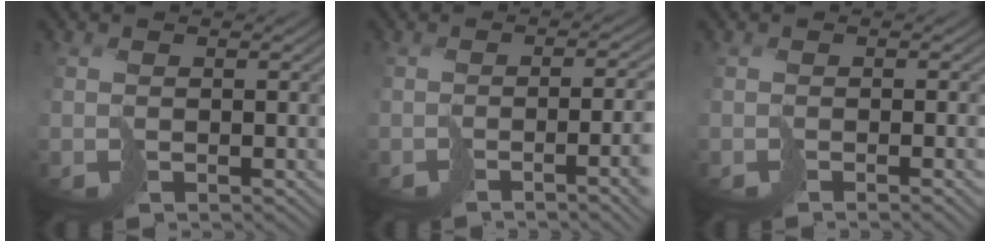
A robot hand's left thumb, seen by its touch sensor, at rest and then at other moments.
{"total": 8.9, "force": [-2.3, 2.8, 8.1], "torque": [-0.087, -0.010, -0.034]}
{"total": 2.3, "force": [-0.8, 0.3, 2.1], "torque": [-0.030, 0.001, -0.018]}